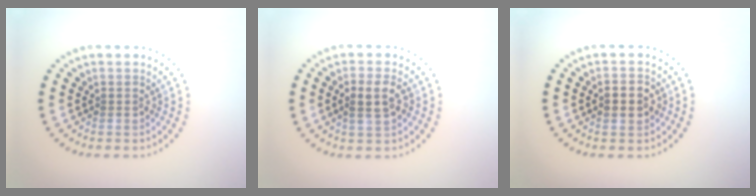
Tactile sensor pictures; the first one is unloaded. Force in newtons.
{"total": 2.8, "press": 2.8, "slide": 0.4}
{"total": 2.4, "press": 2.4, "slide": 0.1}